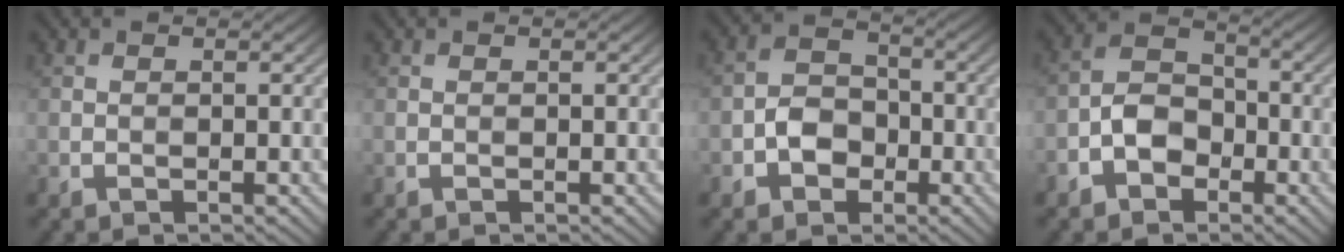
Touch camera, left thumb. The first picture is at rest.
{"total": 0.0}
{"total": 4.6, "force": [-1.9, 3.4, 2.5], "torque": [-0.043, 0.004, -0.041]}
{"total": 5.2, "force": [-2.5, 3.4, 3.0], "torque": [-0.053, 0.008, -0.058]}